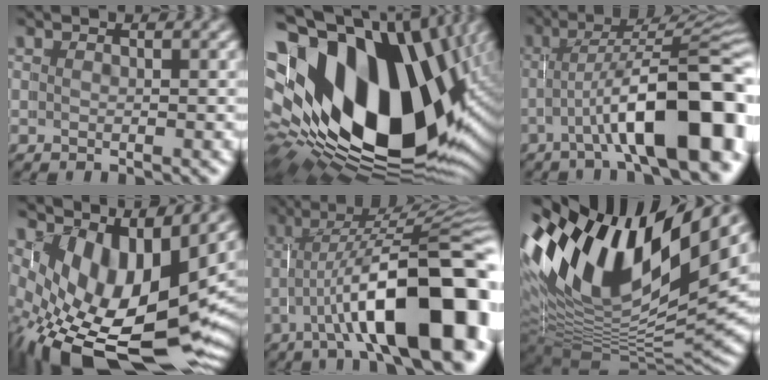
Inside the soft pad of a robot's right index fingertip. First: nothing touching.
{"total": 28.4, "force": [-1.1, 18.6, 21.4], "torque": [-0.366, -0.046, -0.005]}
{"total": 11.4, "force": [-2.9, 4.2, 10.1], "torque": [-0.158, -0.022, -0.035]}
{"total": 13.8, "force": [-4.0, 7.5, 10.9], "torque": [-0.211, -0.075, -0.032]}
{"total": 15.0, "force": [-2.7, 5.7, 13.6], "torque": [-0.214, -0.025, -0.030]}
{"total": 19.4, "force": [4.8, 12.0, 14.4], "torque": [-0.264, 0.003, 0.068]}